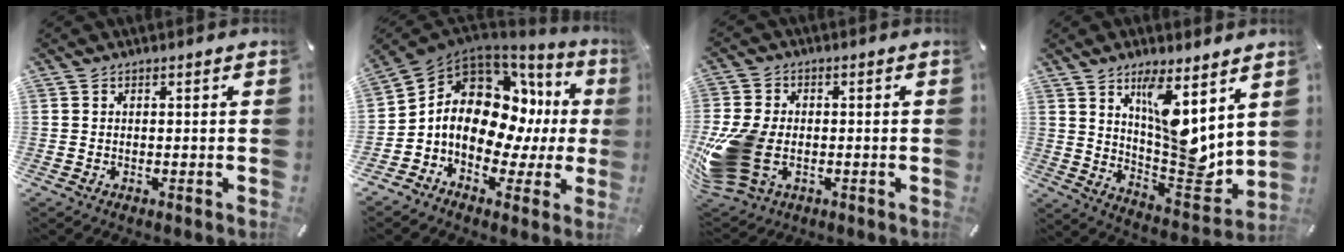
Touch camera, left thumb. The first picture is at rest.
{"total": 15.2, "force": [1.0, 11.3, 10.0], "torque": [-0.172, -0.020, 0.010]}
{"total": 15.4, "force": [-3.4, 11.2, 10.1], "torque": [-0.226, 0.013, -0.058]}
{"total": 13.0, "force": [6.0, 5.4, 10.2], "torque": [-0.149, -0.065, 0.109]}